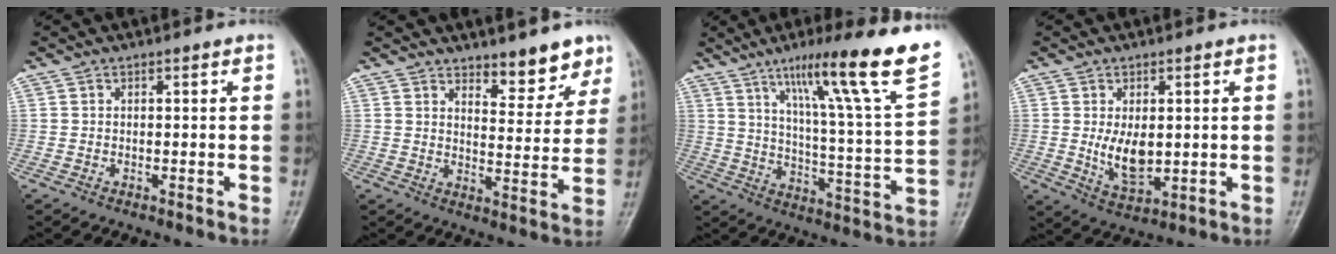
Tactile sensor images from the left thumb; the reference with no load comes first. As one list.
[{"total": 7.8, "force": [6.0, 3.1, 3.8], "torque": [-0.017, -0.044, 0.087]}, {"total": 22.0, "force": [13.2, 1.1, 17.6], "torque": [-0.242, -0.049, 0.200]}, {"total": 7.2, "force": [0.5, 4.0, 5.9], "torque": [-0.090, -0.018, 0.020]}]